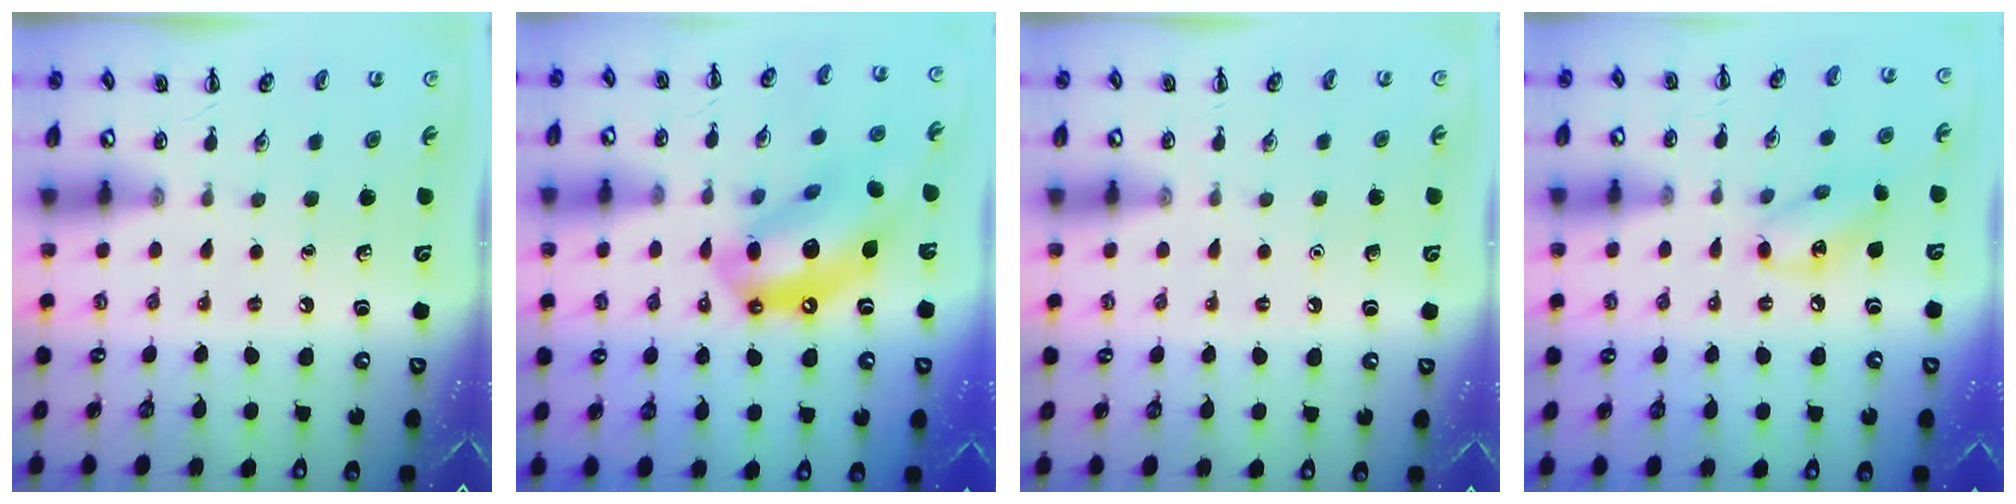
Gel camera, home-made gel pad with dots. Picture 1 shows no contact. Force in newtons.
{"total": 16.6, "press": 16.0, "slide": 4.4}
{"total": 1.6, "press": 1.6, "slide": 0.1}
{"total": 9.9, "press": 9.8, "slide": 1.3}